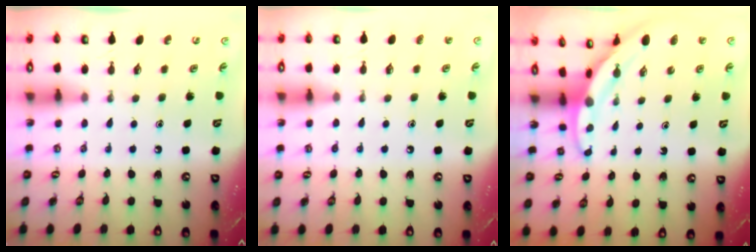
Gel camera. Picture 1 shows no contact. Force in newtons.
{"total": 4.1, "press": 4.1, "slide": 0.5}
{"total": 3.5, "press": 3.5, "slide": 0.1}